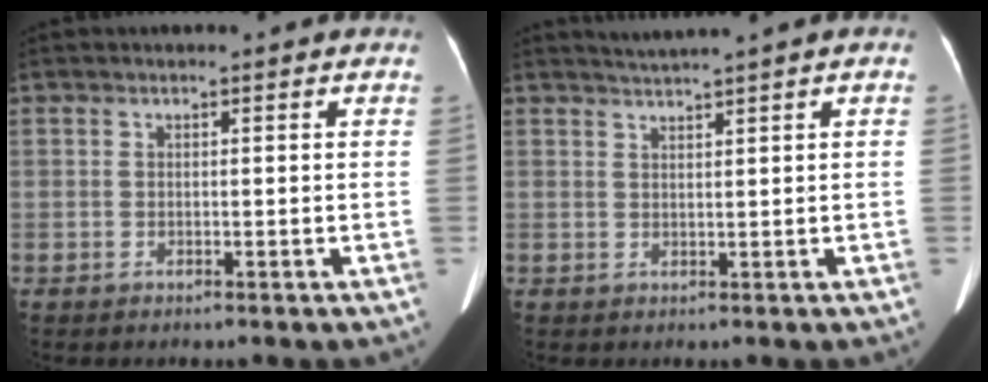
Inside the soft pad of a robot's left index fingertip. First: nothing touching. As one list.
[{"total": 1.6, "force": [1.5, -0.5, 0.4], "torque": [-0.005, 0.008, 0.032]}]